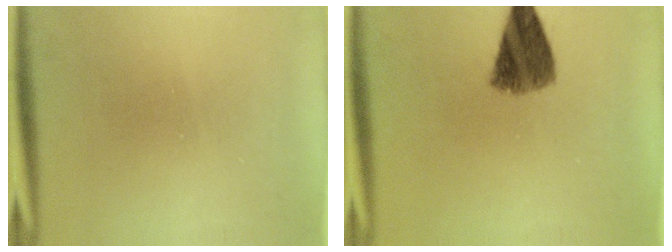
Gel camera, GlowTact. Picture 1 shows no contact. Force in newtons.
{"total": 8.8}